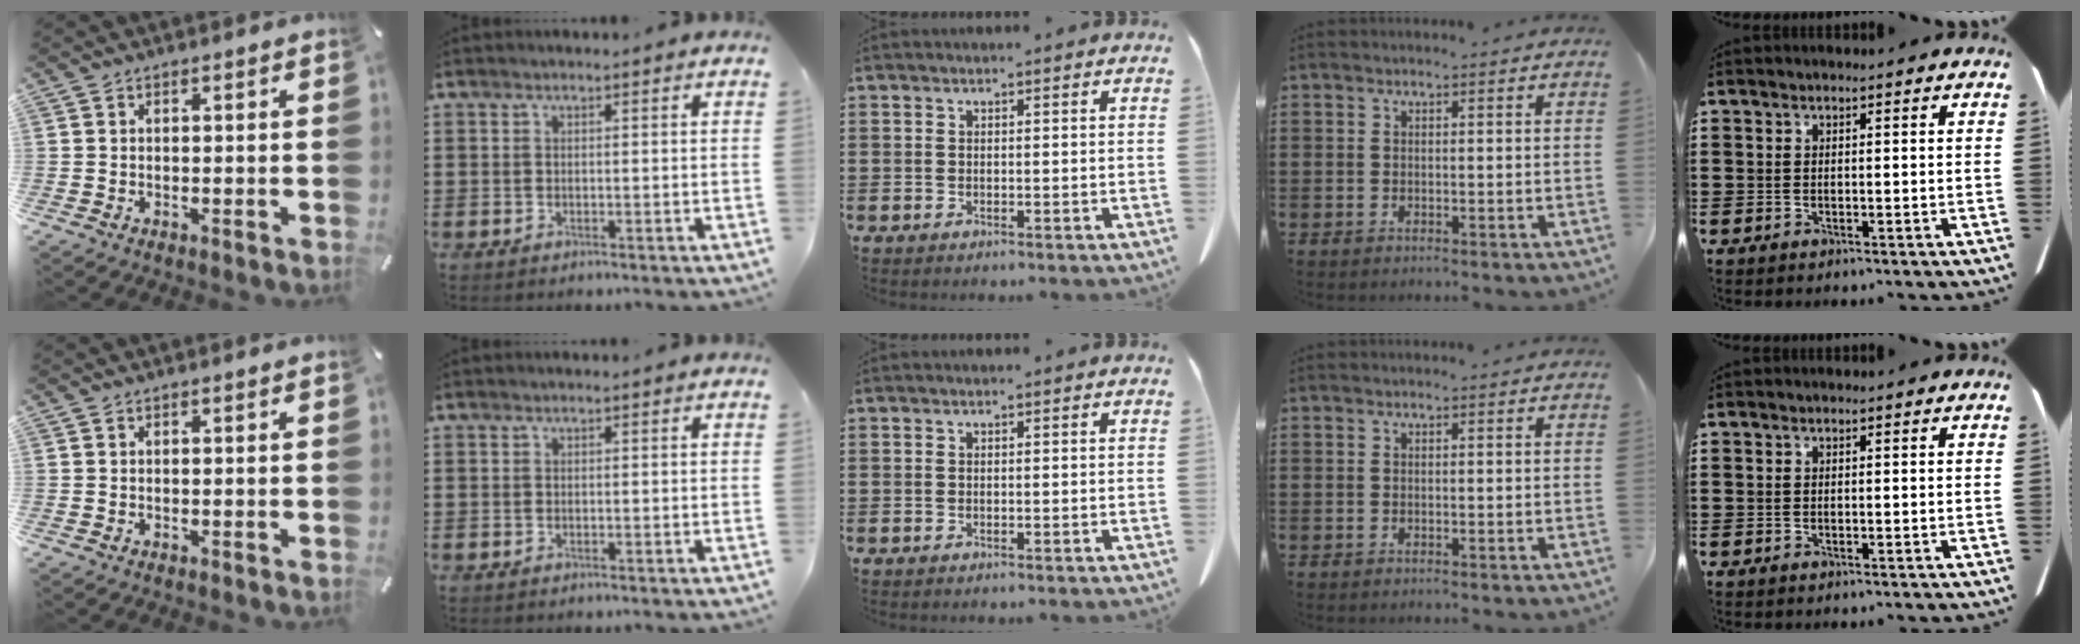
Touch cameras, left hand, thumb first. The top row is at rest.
{}